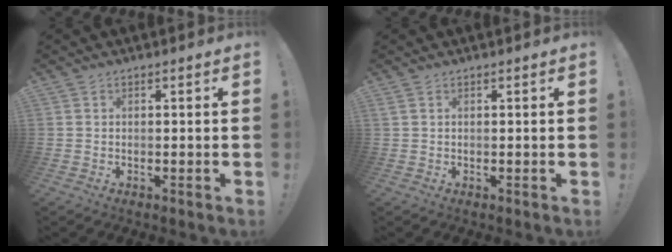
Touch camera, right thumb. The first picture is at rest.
{"total": 1.0, "force": [0.5, 0.5, 0.7], "torque": [-0.020, 0.003, 0.010]}